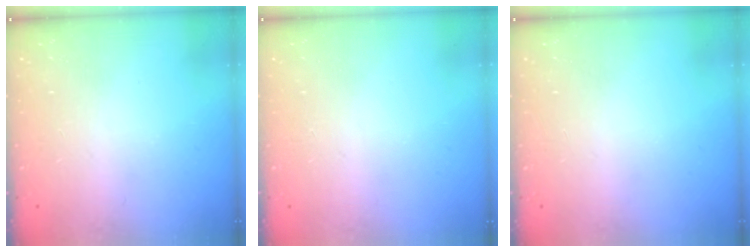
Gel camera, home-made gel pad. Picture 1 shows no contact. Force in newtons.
{"total": 0.0}
{"total": 0.0}